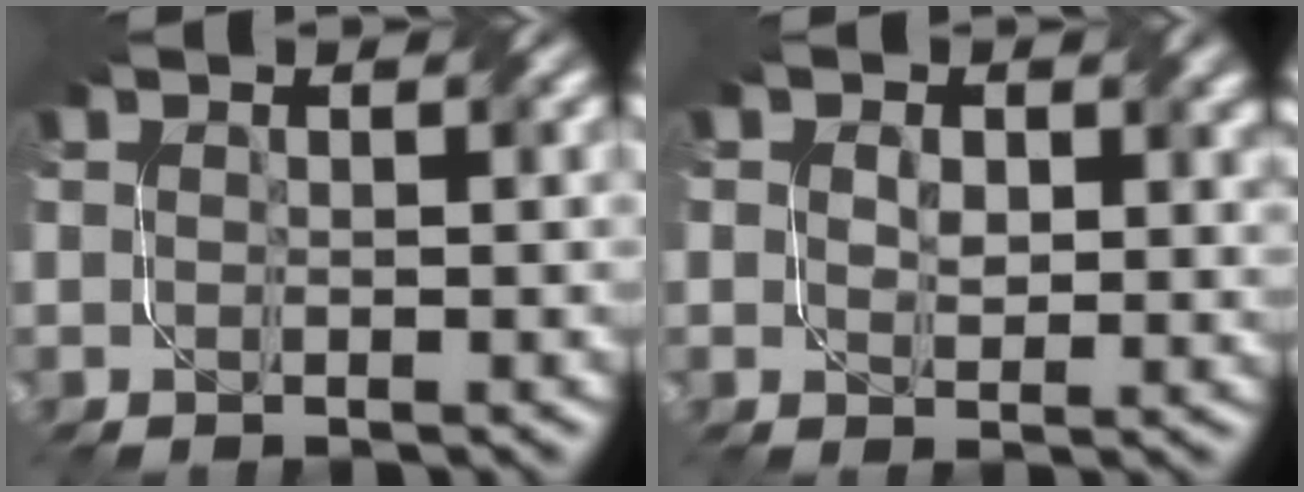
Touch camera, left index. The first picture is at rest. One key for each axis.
{"total": 2.6, "fx": 0.8, "fy": 1.8, "fz": 1.7, "tx": -0.033, "ty": -0.004, "tz": 0.015}